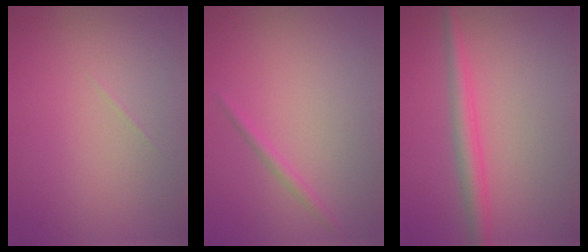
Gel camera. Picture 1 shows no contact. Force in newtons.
{"total": 1.0, "press": 1.0, "slide": 0.0}
{"total": 2.7, "press": 2.7, "slide": 0.0}